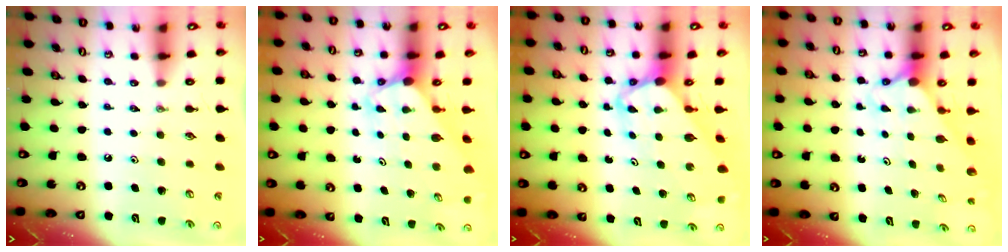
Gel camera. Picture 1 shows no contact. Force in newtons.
{"total": 3.2, "press": 3.2, "slide": 0.2}
{"total": 6.4, "press": 6.4, "slide": 0.6}
{"total": 2.1, "press": 2.1, "slide": 0.2}